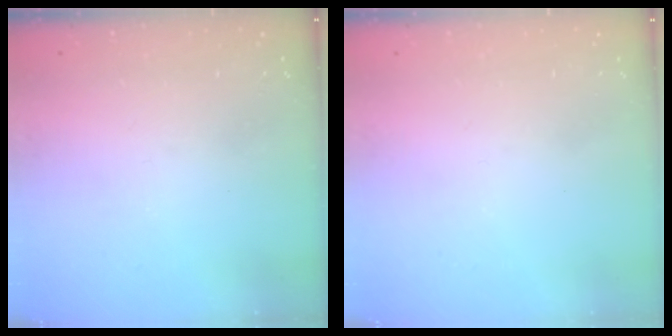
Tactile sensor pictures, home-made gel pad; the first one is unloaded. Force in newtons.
{"total": 1.7, "press": 1.6, "slide": 0.1}